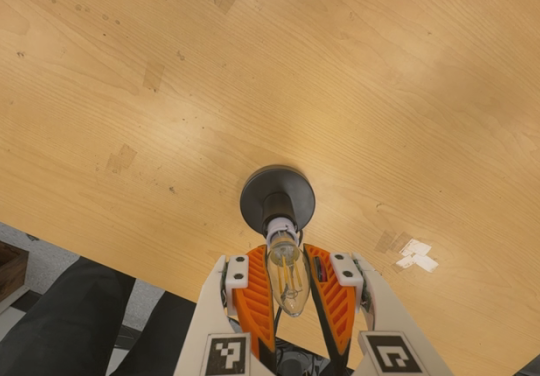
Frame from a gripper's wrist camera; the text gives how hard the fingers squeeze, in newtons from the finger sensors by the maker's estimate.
{"total": 13.7, "left": 12.9, "right": 14.4}